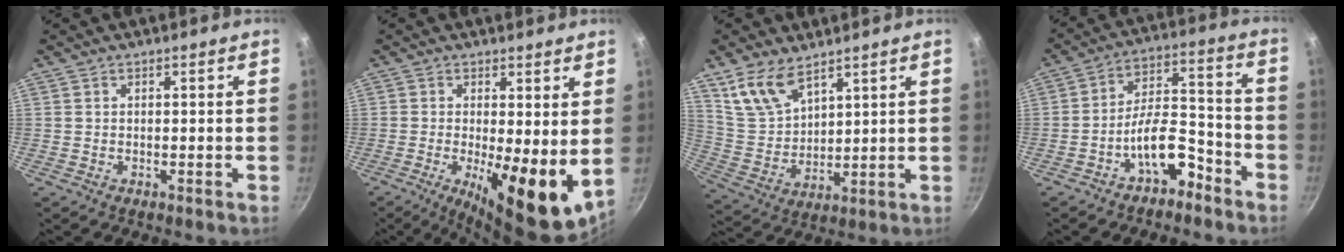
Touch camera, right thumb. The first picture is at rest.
{"total": 12.6, "force": [-0.7, 4.1, 11.9], "torque": [-0.158, -0.022, -0.005]}
{"total": 11.6, "force": [7.0, 6.6, 6.5], "torque": [-0.111, -0.025, 0.151]}
{"total": 10.2, "force": [-6.0, 4.8, 6.7], "torque": [-0.084, 0.073, -0.095]}